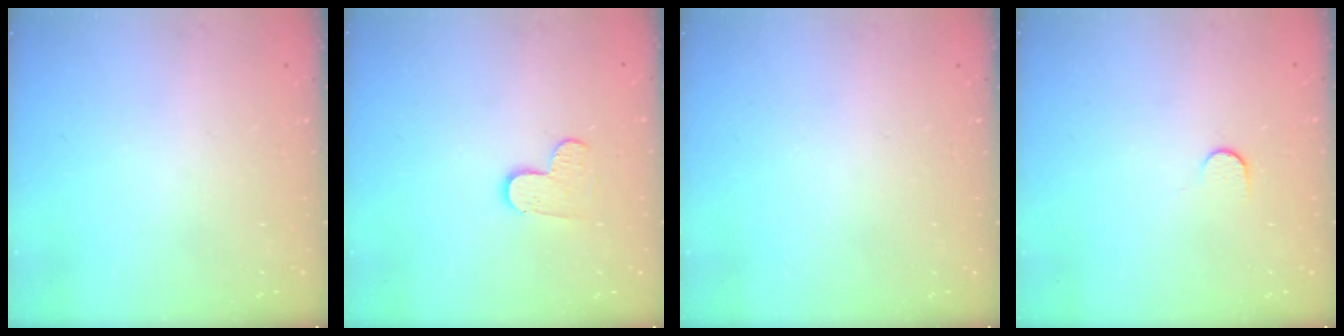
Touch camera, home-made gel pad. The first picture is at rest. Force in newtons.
{"total": 4.8, "press": 4.8, "slide": 0.5}
{"total": 0.0}
{"total": 5.7, "press": 5.6, "slide": 0.6}